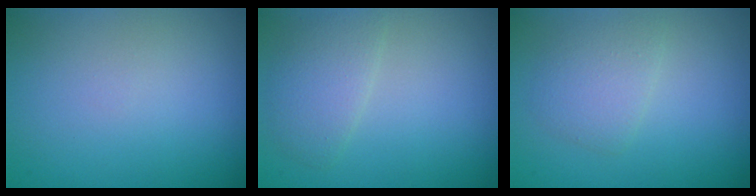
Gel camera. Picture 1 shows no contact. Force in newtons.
{"total": 2.4, "press": 2.4, "slide": 0.1}
{"total": 2.2, "press": 2.2, "slide": 0.0}